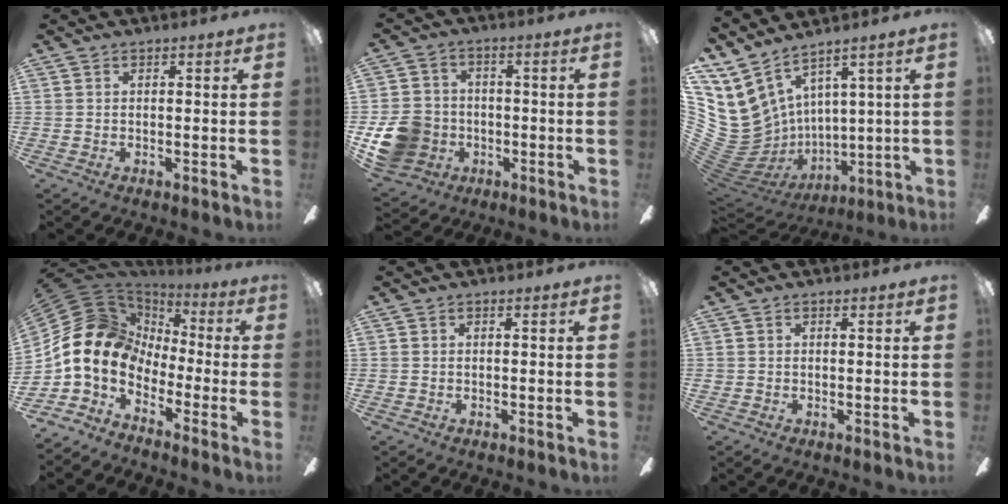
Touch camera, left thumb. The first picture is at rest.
{"total": 12.0, "force": [-3.6, 10.5, 4.6], "torque": [-0.104, 0.031, -0.060]}
{"total": 9.5, "force": [3.4, 7.9, 4.1], "torque": [-0.146, -0.063, 0.072]}
{"total": 14.8, "force": [-1.6, 11.9, 8.6], "torque": [-0.206, 0.001, -0.030]}
{"total": 0.0}
{"total": 0.5, "force": [-0.1, 0.5, -0.1], "torque": [0.003, 0.004, -0.003]}